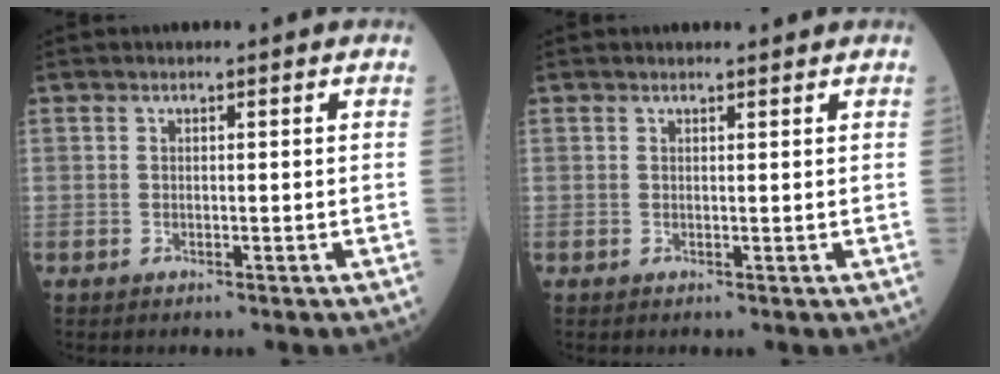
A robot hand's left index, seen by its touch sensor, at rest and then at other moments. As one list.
[{"total": 1.8, "force": [1.8, 0.2, 0.4], "torque": [-0.010, 0.007, 0.025]}]